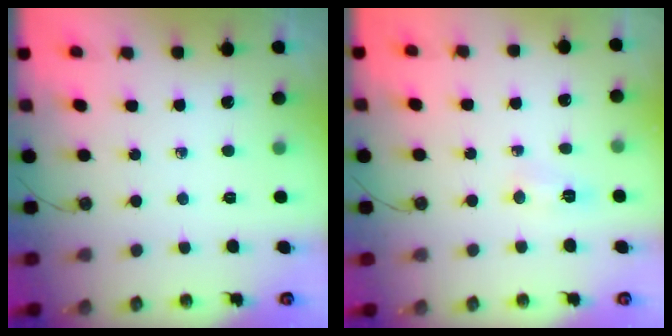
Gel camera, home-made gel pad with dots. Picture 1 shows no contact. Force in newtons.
{"total": 4.9, "press": 4.8, "slide": 0.6}